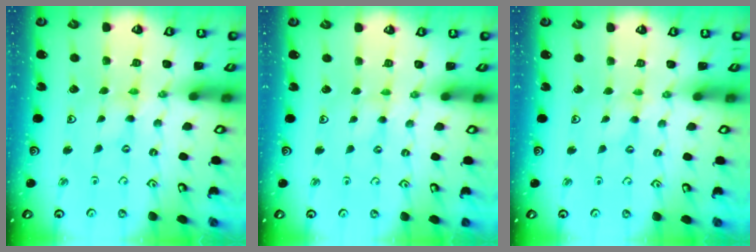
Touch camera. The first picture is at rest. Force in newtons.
{"total": 1.4, "press": 1.3, "slide": 0.4}
{"total": 1.2, "press": 1.2, "slide": 0.3}